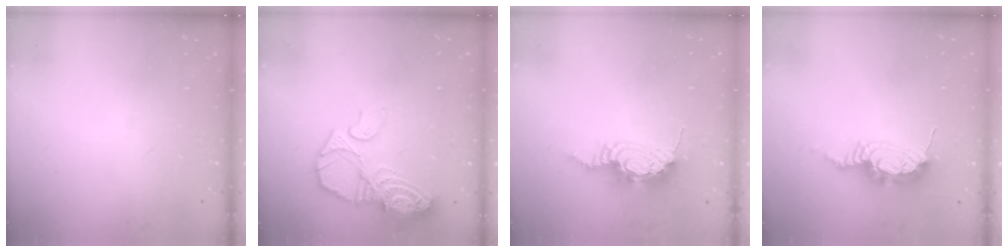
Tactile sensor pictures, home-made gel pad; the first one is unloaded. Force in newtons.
{"total": 11.4, "press": 11.4, "slide": 1.2}
{"total": 12.2, "press": 12.1, "slide": 1.2}
{"total": 10.9, "press": 10.8, "slide": 0.9}